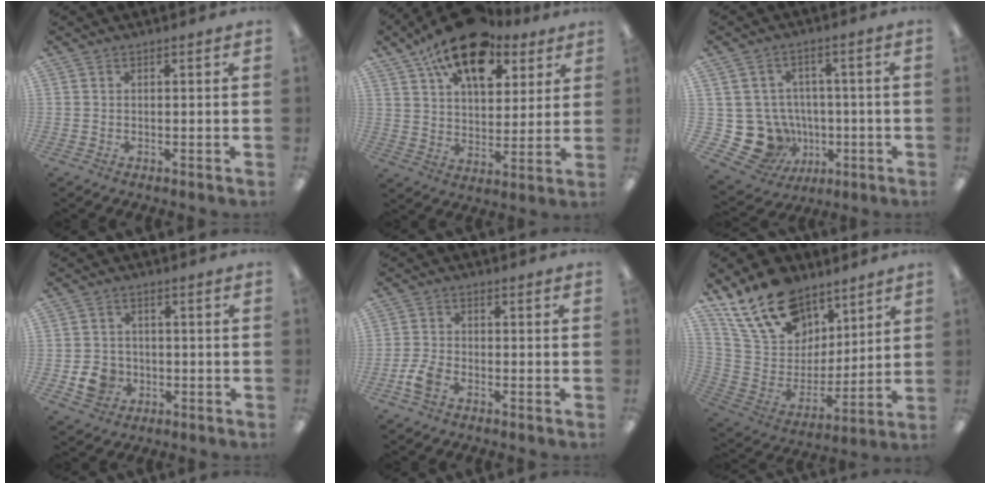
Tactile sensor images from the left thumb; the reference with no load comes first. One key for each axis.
{"total": 18.0, "fx": 11.4, "fy": 9.3, "fz": 10.3, "tx": -0.165, "ty": -0.053, "tz": 0.198}
{"total": 11.9, "fx": -2.9, "fy": 11.0, "fz": 3.4, "tx": -0.096, "ty": 0.010, "tz": -0.032}
{"total": 6.4, "fx": -1.8, "fy": 5.6, "fz": 2.6, "tx": -0.057, "ty": 0.009, "tz": -0.031}
{"total": 4.3, "fx": -2.4, "fy": 2.4, "fz": 2.7, "tx": -0.058, "ty": 0.007, "tz": -0.046}
{"total": 20.7, "fx": 14.2, "fy": 12.3, "fz": 8.6, "tx": -0.170, "ty": -0.076, "tz": 0.266}